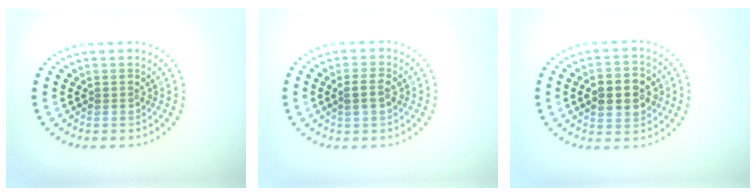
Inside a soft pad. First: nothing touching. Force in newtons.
{"total": 1.5, "press": 1.4, "slide": 0.2}
{"total": 5.1, "press": 5.1, "slide": 0.3}